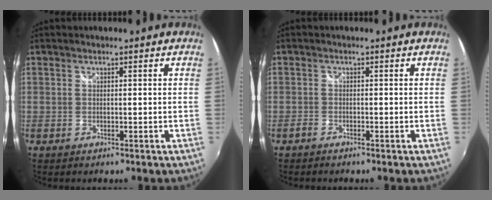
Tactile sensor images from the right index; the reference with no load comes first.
{"total": 1.2, "force": [-1.0, 0.5, 0.1], "torque": [-0.006, 0.001, -0.022]}